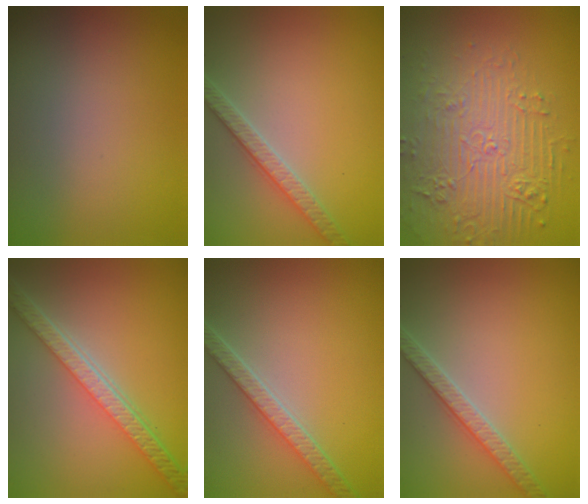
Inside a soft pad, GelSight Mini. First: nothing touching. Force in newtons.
{"total": 2.7, "press": 2.7, "slide": 0.1}
{"total": 6.7, "press": 5.2, "slide": 4.2}
{"total": 5.7, "press": 4.3, "slide": 3.7}
{"total": 3.6, "press": 3.2, "slide": 1.6}
{"total": 2.8, "press": 2.8, "slide": 0.4}